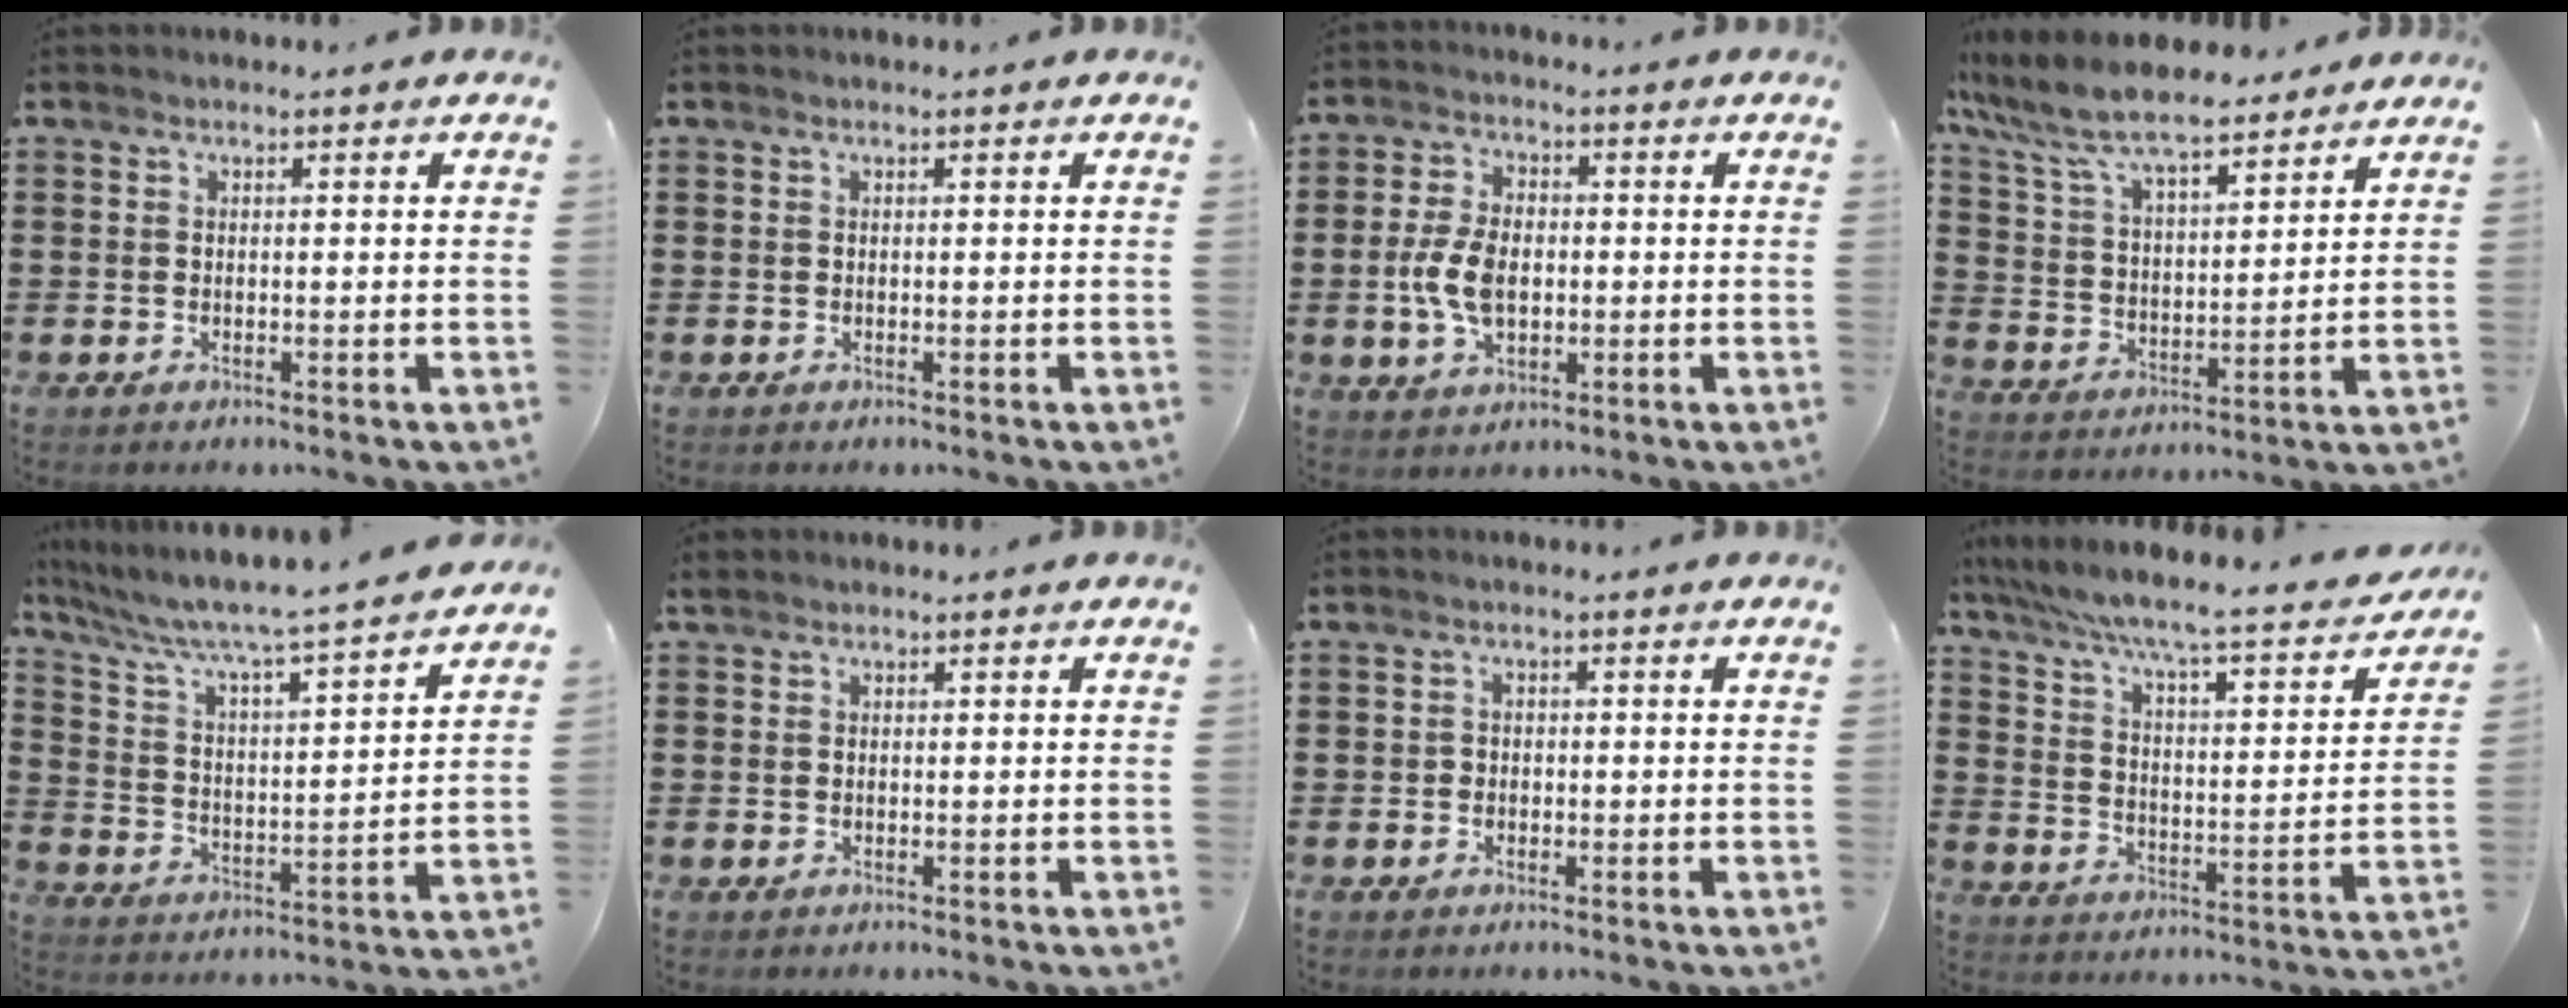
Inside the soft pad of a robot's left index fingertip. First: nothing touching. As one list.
[{"total": 0.0}, {"total": 7.1, "force": [-0.8, 4.3, 5.5], "torque": [-0.129, 0.003, -0.019]}, {"total": 9.0, "force": [7.9, 1.8, 3.8], "torque": [-0.106, -0.037, 0.138]}, {"total": 5.4, "force": [4.9, -0.2, 2.4], "torque": [-0.072, -0.045, 0.071]}, {"total": 0.6, "force": [0.4, 0.3, 0.2], "torque": [-0.007, 0.003, 0.008]}, {"total": 0.9, "force": [-0.3, 0.9, 0.2], "torque": [-0.008, 0.005, -0.007]}, {"total": 6.1, "force": [5.2, -0.1, 3.2], "torque": [-0.088, -0.047, 0.078]}]